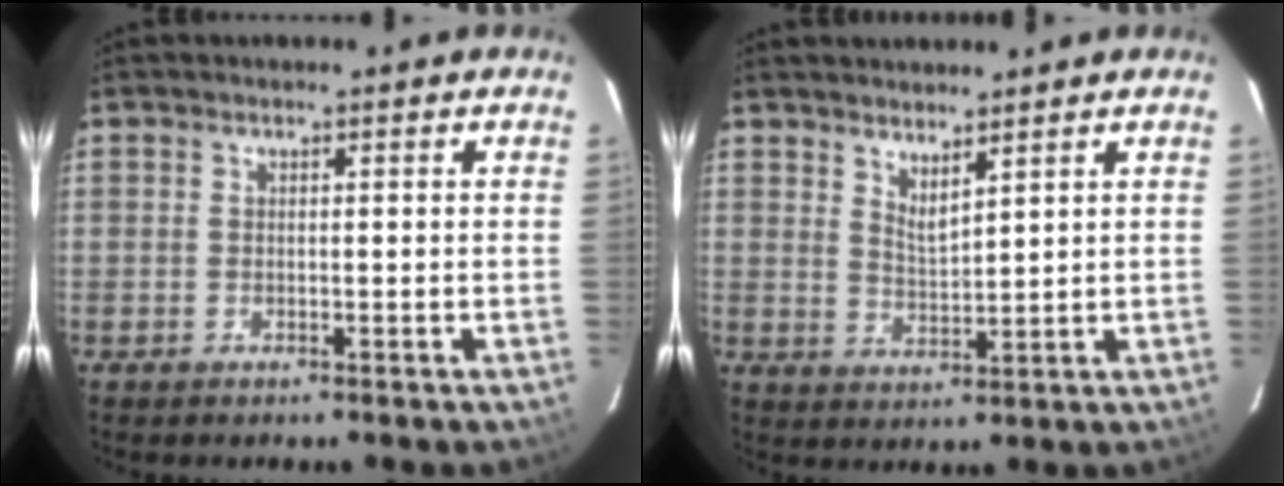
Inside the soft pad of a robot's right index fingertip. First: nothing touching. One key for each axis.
{"total": 3.7, "fx": 3.0, "fy": 0.5, "fz": 2.0, "tx": -0.036, "ty": -0.006, "tz": 0.051}